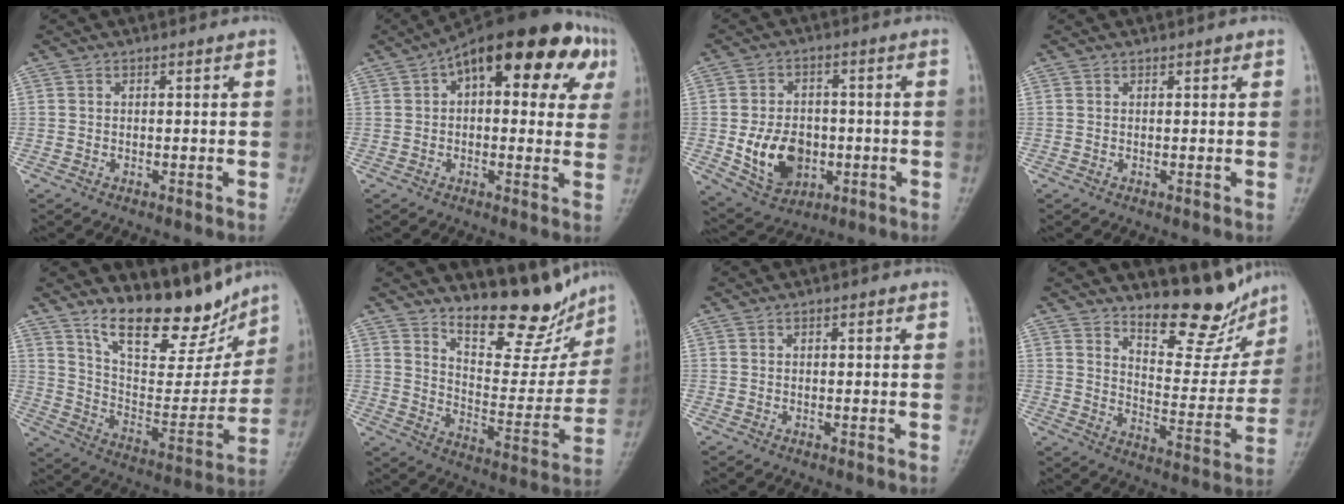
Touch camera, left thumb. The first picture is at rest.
{"total": 20.2, "force": [6.8, 9.4, 16.5], "torque": [-0.202, 0.035, 0.087]}
{"total": 11.1, "force": [-2.3, 8.2, 7.1], "torque": [-0.091, 0.002, -0.028]}
{"total": 0.8, "force": [0.5, 0.3, 0.5], "torque": [-0.004, 0.000, 0.005]}
{"total": 19.2, "force": [14.5, 7.2, 10.4], "torque": [-0.107, -0.080, 0.244]}
{"total": 14.9, "force": [12.9, 4.5, 6.0], "torque": [-0.046, -0.103, 0.202]}
{"total": 1.1, "force": [0.4, 0.5, 1.0], "torque": [-0.011, 0.003, 0.003]}
{"total": 12.9, "force": [11.4, 3.8, 4.7], "torque": [-0.031, -0.097, 0.175]}